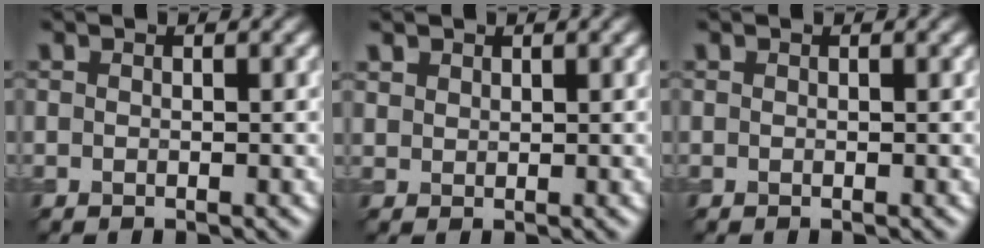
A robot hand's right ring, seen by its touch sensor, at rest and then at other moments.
{"total": 1.2, "force": [0.9, 0.8, 0.1], "torque": [-0.003, 0.001, 0.021]}
{"total": 0.0}